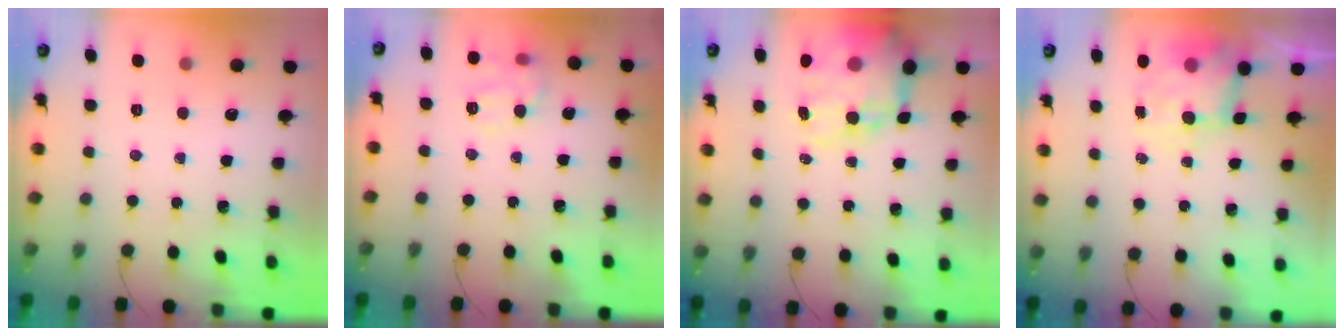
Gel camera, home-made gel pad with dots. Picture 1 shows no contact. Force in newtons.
{"total": 10.2, "press": 10.2, "slide": 0.2}
{"total": 17.4, "press": 16.9, "slide": 4.2}
{"total": 6.7, "press": 6.6, "slide": 1.3}